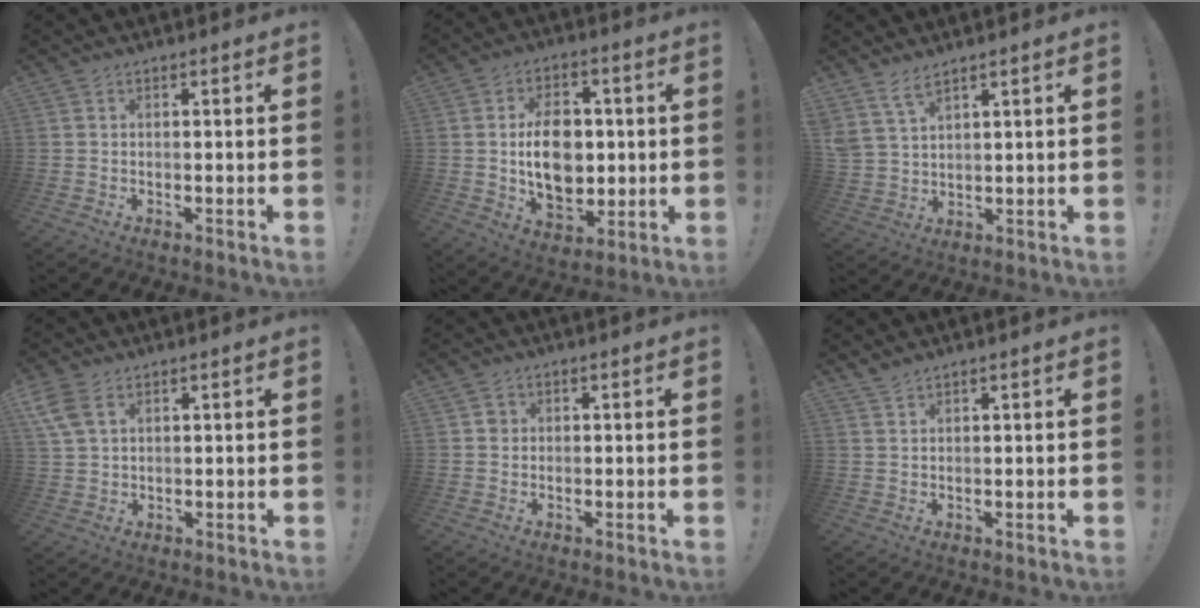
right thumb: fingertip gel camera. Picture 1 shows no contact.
{"total": 14.5, "force": [0.5, 10.5, 10.0], "torque": [-0.167, -0.002, 0.010]}
{"total": 5.5, "force": [4.5, 1.7, 2.6], "torque": [-0.061, -0.019, 0.087]}
{"total": 7.1, "force": [3.3, 4.4, 4.5], "torque": [-0.096, -0.007, 0.065]}
{"total": 1.7, "force": [0.2, 1.6, 0.4], "torque": [0.002, 0.000, 0.001]}
{"total": 1.6, "force": [1.5, 0.1, 0.7], "torque": [-0.022, -0.003, 0.029]}